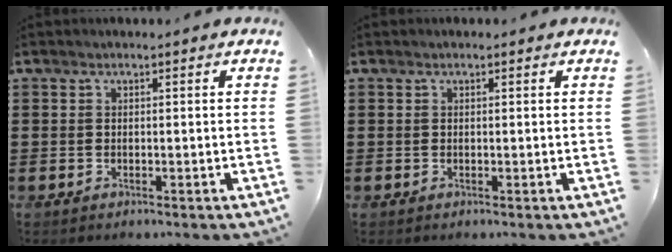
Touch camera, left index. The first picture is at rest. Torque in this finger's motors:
{"motor_torque": [2.14, 0.00, 0.15, 0.00]}